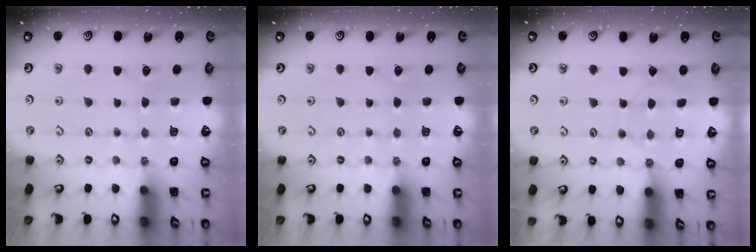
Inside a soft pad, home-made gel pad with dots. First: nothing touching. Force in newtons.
{"total": 0.0}
{"total": 6.0, "press": 6.0, "slide": 0.3}